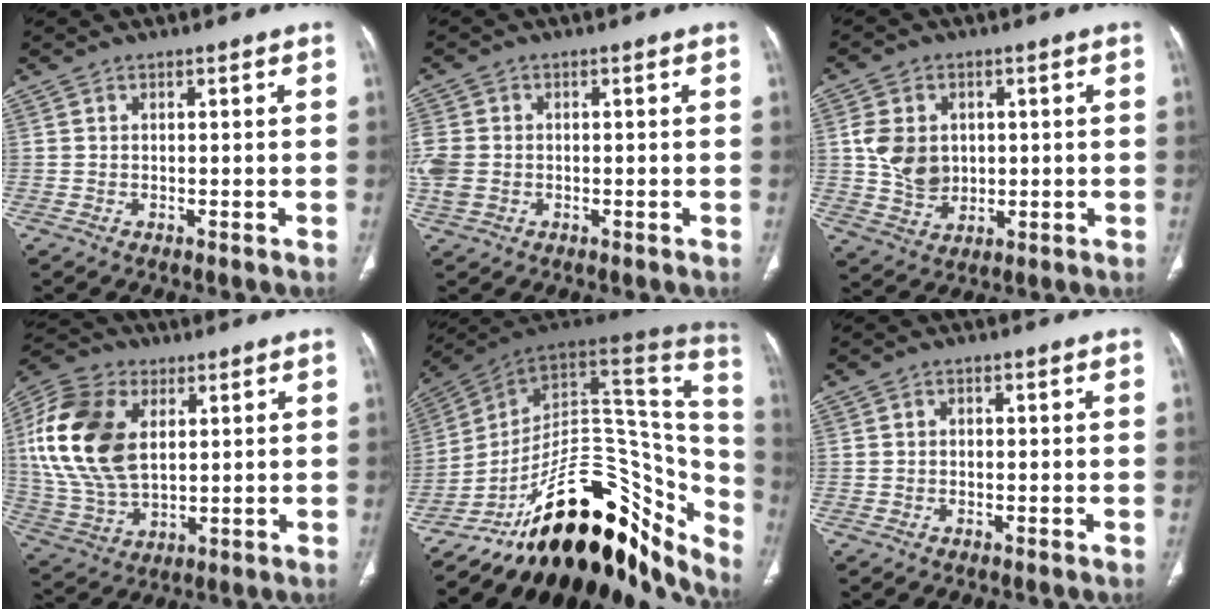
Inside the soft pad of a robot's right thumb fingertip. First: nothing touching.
{"total": 6.4, "force": [-0.6, 5.1, 3.9], "torque": [-0.108, 0.005, -0.009]}
{"total": 9.0, "force": [1.1, 7.2, 5.2], "torque": [-0.077, -0.003, 0.029]}
{"total": 19.7, "force": [4.6, 12.3, 14.6], "torque": [-0.292, -0.007, 0.088]}
{"total": 33.2, "force": [-19.2, 16.7, 21.3], "torque": [-0.182, 0.091, -0.269]}
{"total": 0.8, "force": [0.0, 0.7, 0.4], "torque": [0.000, 0.003, -0.004]}